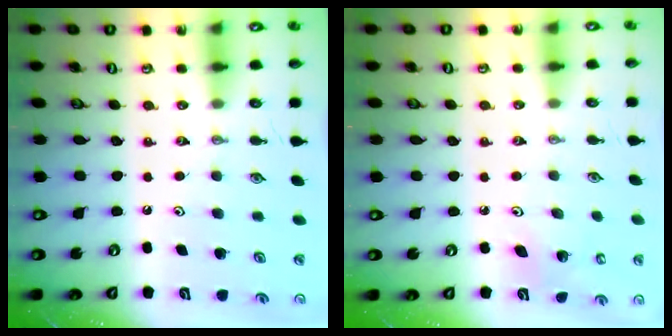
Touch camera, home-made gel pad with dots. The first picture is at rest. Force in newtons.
{"total": 4.8, "press": 4.7, "slide": 0.9}